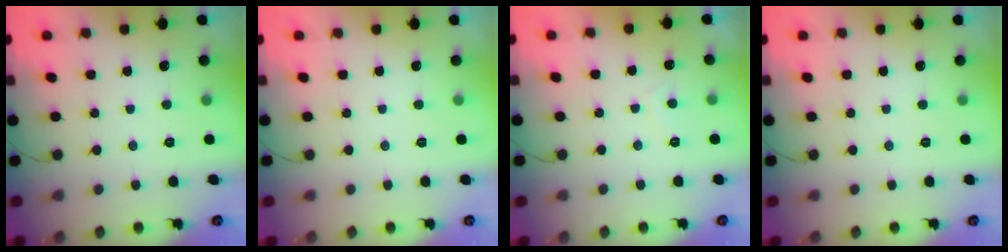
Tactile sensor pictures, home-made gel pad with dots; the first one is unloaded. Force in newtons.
{"total": 0.0}
{"total": 0.6, "press": 0.3, "slide": 0.5}
{"total": 0.0}